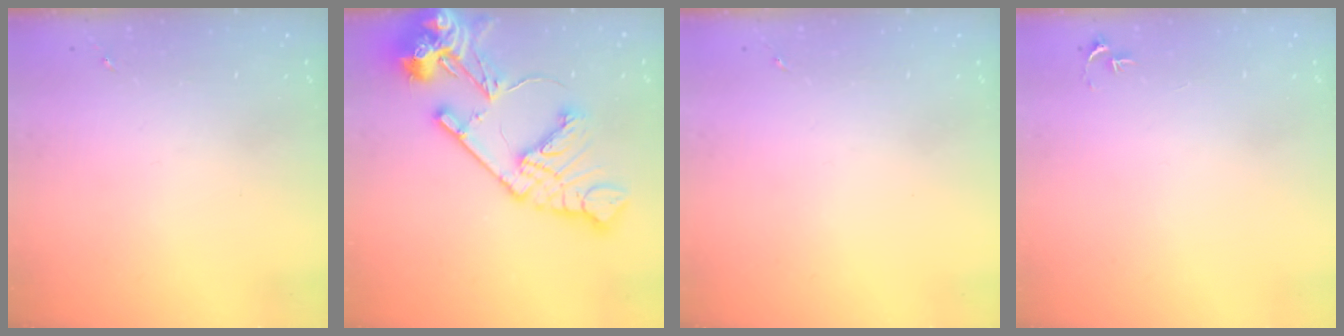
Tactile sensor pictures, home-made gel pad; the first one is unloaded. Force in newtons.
{"total": 20.6, "press": 20.5, "slide": 2.7}
{"total": 0.0}
{"total": 2.7, "press": 2.7, "slide": 0.3}